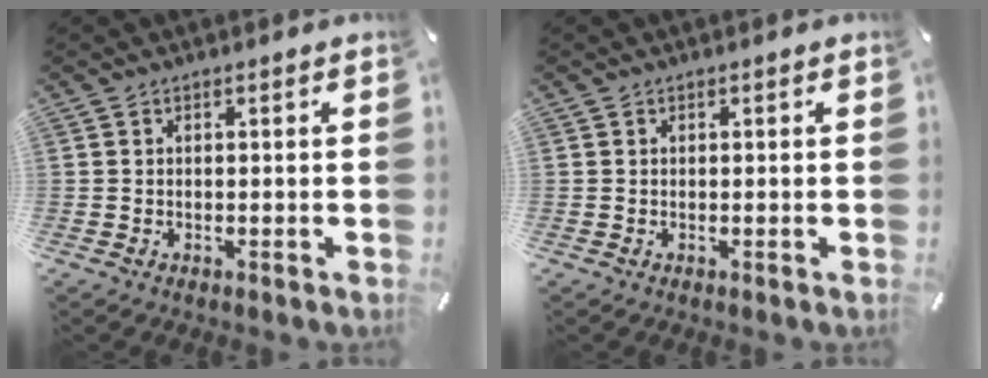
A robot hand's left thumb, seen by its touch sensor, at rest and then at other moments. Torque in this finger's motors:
{"motor_torque": [0.11, 0.08, 0.03, 0.06, 0.00]}